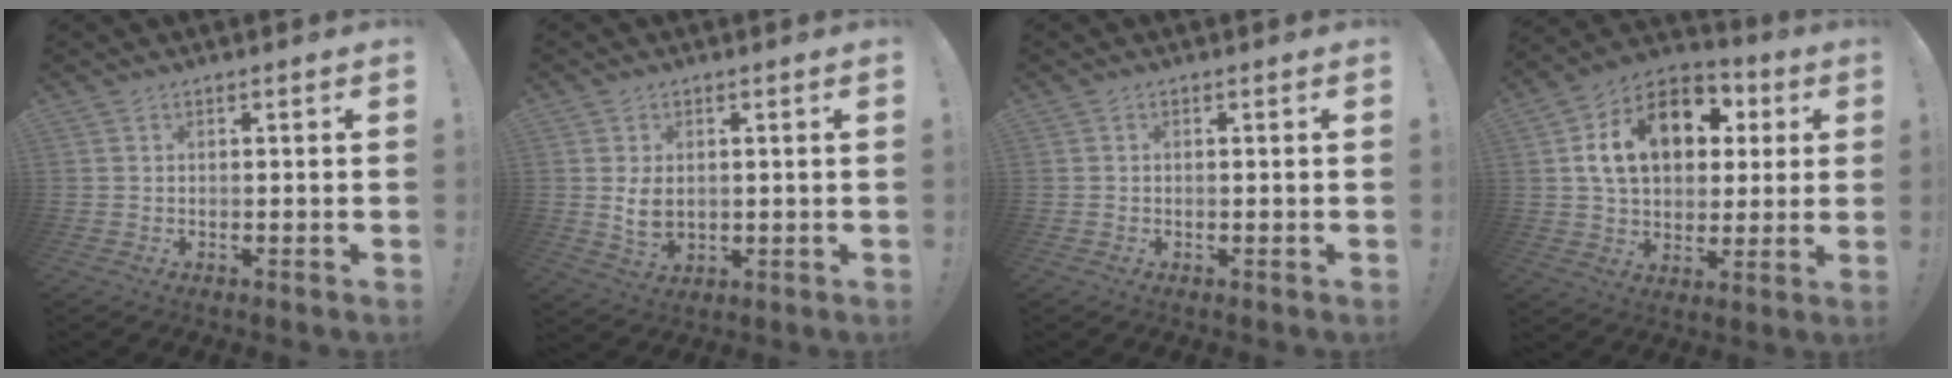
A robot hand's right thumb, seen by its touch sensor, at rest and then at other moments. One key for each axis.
{"total": 7.0, "fx": 1.2, "fy": 5.6, "fz": 4.0, "tx": -0.061, "ty": -0.008, "tz": 0.024}
{"total": 0.0}
{"total": 18.4, "fx": 5.4, "fy": 13.1, "fz": 11.8, "tx": -0.177, "ty": -0.004, "tz": 0.101}